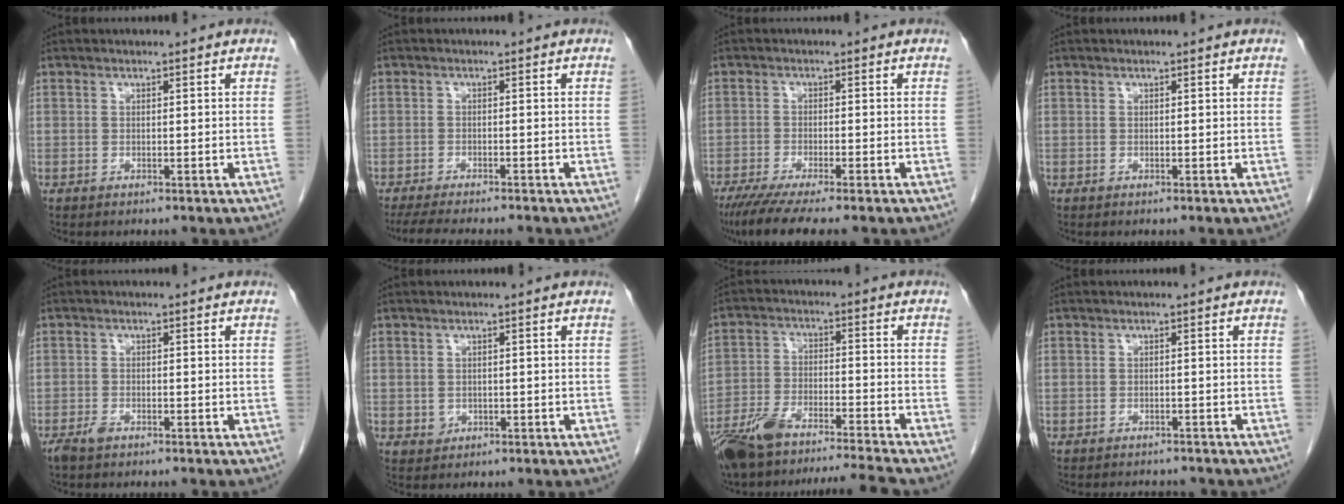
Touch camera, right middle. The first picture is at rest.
{"total": 9.8, "force": [-8.5, 1.6, 4.8], "torque": [-0.067, -0.012, -0.120]}
{"total": 8.5, "force": [-6.7, 0.4, 5.2], "torque": [-0.078, -0.021, -0.106]}
{"total": 0.0}
{"total": 2.1, "force": [-1.6, 0.6, 1.1], "torque": [-0.029, -0.002, -0.030]}
{"total": 1.5, "force": [-0.3, 1.4, 0.5], "torque": [-0.007, 0.003, 0.001]}
{"total": 12.8, "force": [-11.4, -0.2, 6.0], "torque": [-0.114, -0.001, -0.198]}
{"total": 4.2, "force": [-3.9, 1.3, 0.8], "torque": [-0.007, -0.002, -0.049]}